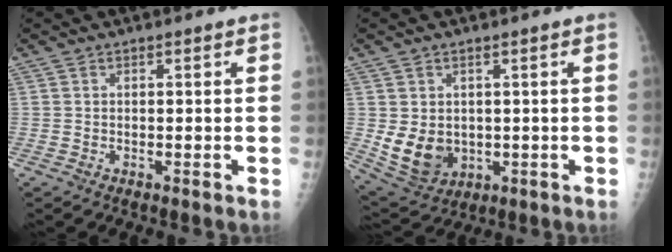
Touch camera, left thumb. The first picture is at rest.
{"total": 11.0, "force": [0.2, 8.6, 6.9], "torque": [-0.112, -0.017, 0.041]}